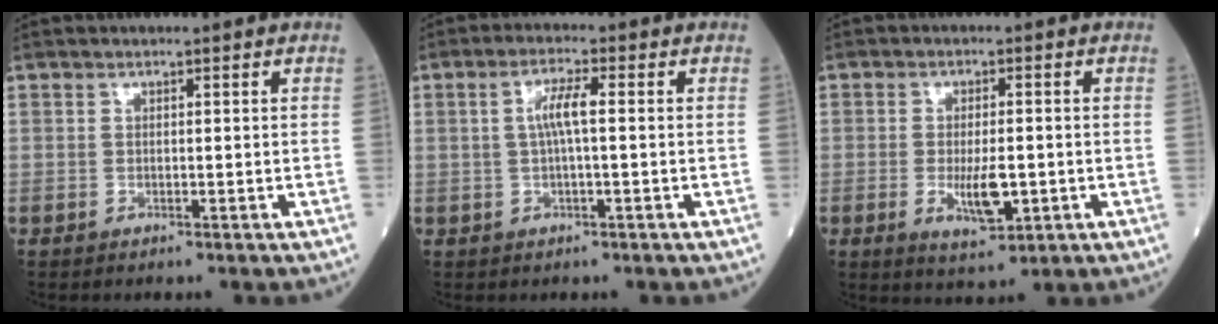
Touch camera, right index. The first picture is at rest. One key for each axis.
{"total": 3.9, "fx": 0.3, "fy": 0.3, "fz": 3.9, "tx": -0.079, "ty": 0.008, "tz": 0.007}
{"total": 5.7, "fx": -1.3, "fy": 1.7, "fz": 5.3, "tx": -0.095, "ty": -0.009, "tz": -0.016}